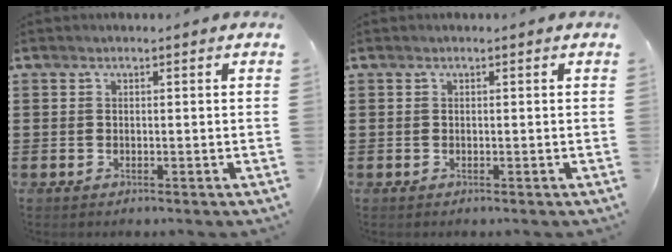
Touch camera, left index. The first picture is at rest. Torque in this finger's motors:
{"motor_torque": [0.00, 0.01, 0.00, 0.00]}